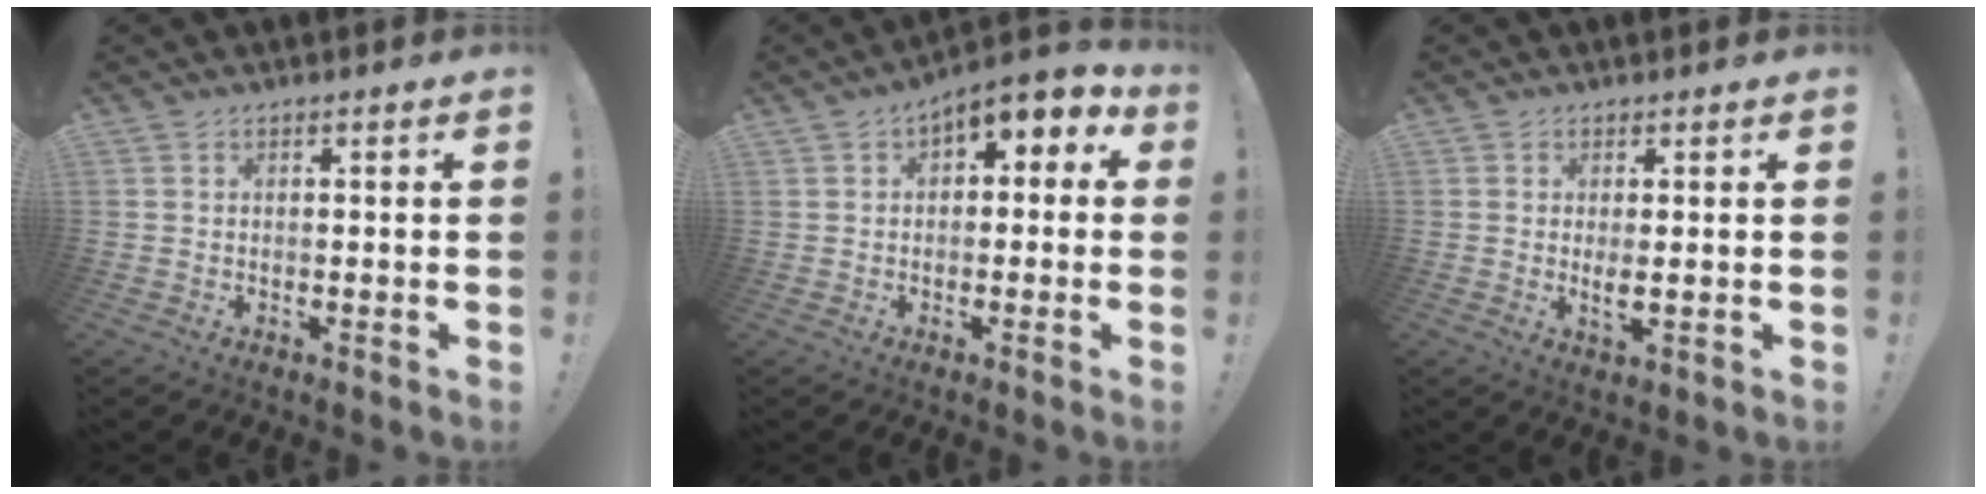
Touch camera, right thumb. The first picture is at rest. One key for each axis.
{"total": 4.7, "fx": 1.5, "fy": 2.8, "fz": 3.4, "tx": -0.043, "ty": -0.006, "tz": 0.027}
{"total": 3.0, "fx": 0.5, "fy": 0.6, "fz": 2.9, "tx": -0.039, "ty": -0.009, "tz": 0.008}